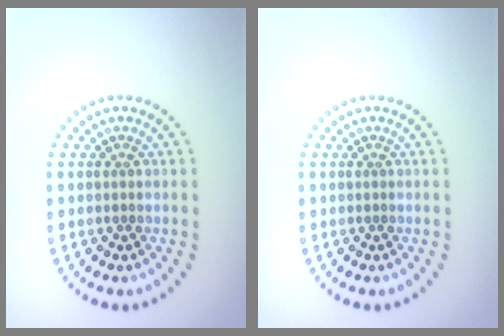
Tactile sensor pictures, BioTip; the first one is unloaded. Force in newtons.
{"total": 0.0}